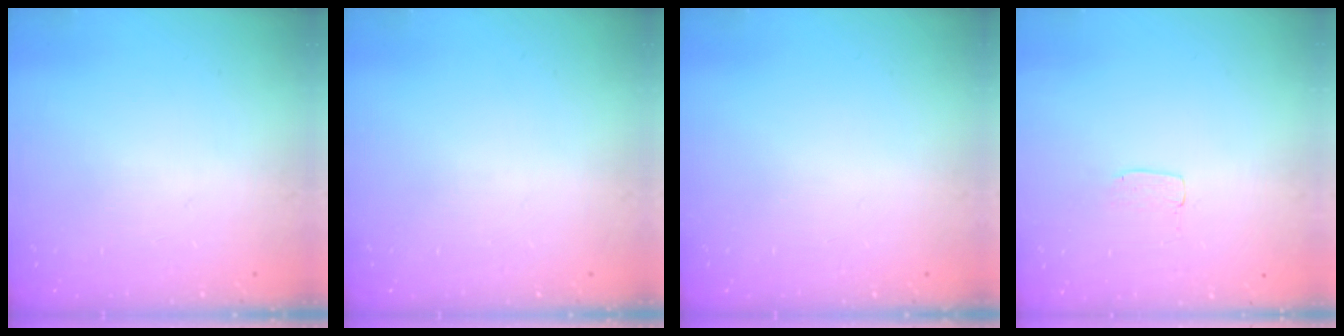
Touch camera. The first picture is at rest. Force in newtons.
{"total": 0.0}
{"total": 0.0}
{"total": 2.9, "press": 2.9, "slide": 0.2}